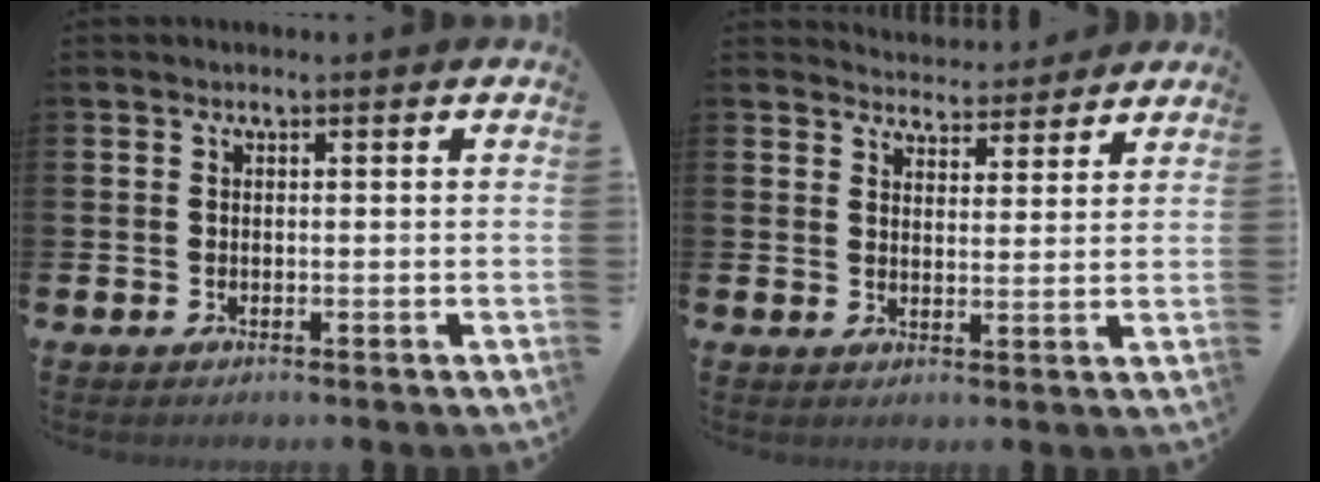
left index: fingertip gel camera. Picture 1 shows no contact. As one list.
[{"total": 4.1, "force": [4.0, 0.9, -0.2], "torque": [-0.004, -0.026, 0.071]}]